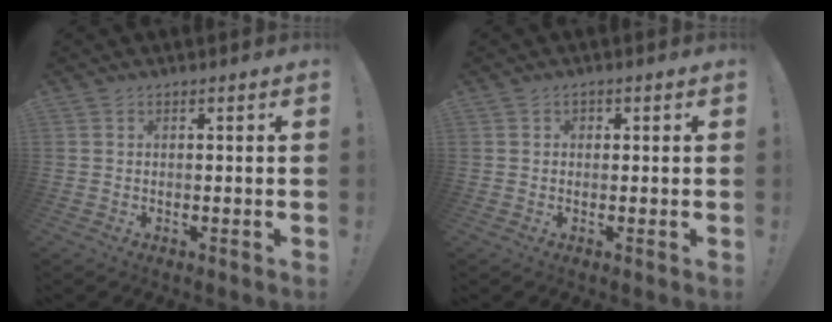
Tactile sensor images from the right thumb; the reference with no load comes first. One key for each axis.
{"total": 1.3, "fx": -0.1, "fy": 1.2, "fz": 0.6, "tx": -0.004, "ty": 0.002, "tz": -0.003}